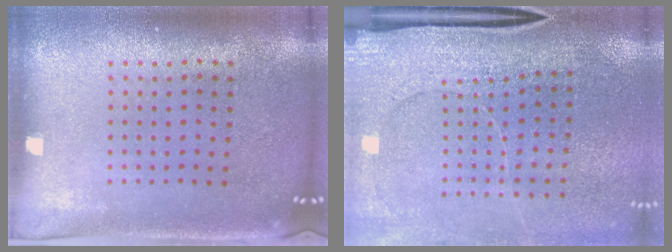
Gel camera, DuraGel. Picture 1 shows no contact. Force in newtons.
{"total": 3.0, "press": 2.8, "slide": 1.1}